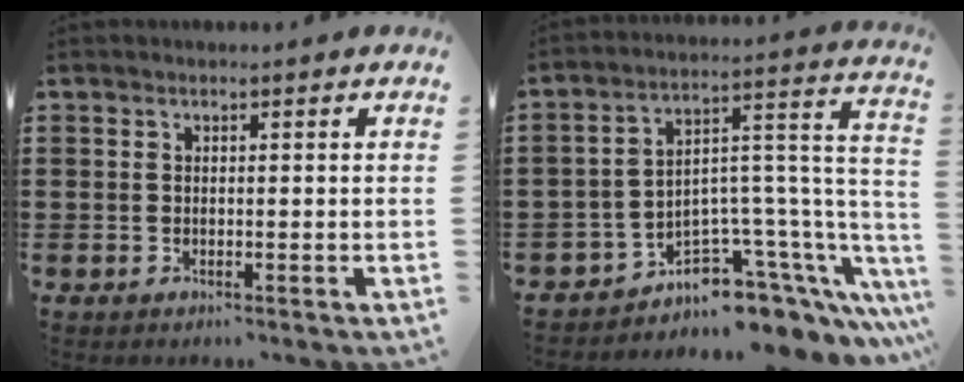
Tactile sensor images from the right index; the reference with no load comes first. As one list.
[{"total": 6.5, "force": [-4.6, 3.9, 2.4], "torque": [-0.045, -0.019, -0.078]}]